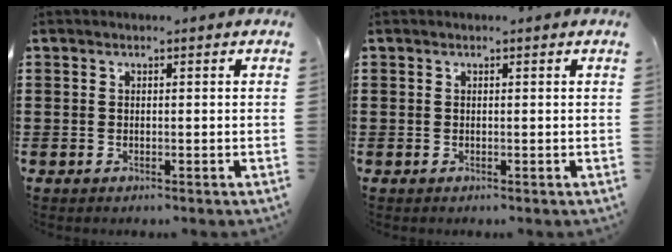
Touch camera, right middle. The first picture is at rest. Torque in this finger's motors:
{"motor_torque": [-0.11, -0.07, 0.01, -0.01]}